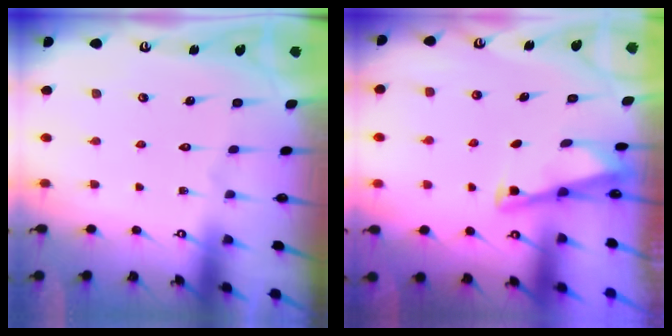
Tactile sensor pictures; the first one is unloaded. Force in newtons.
{"total": 3.0, "press": 3.0, "slide": 0.3}